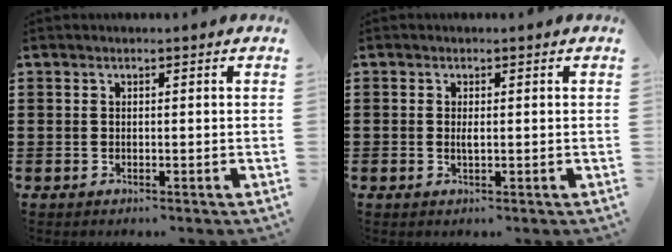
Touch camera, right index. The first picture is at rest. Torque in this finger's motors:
{"motor_torque": [1.04, 1.10, 0.08, 0.02]}